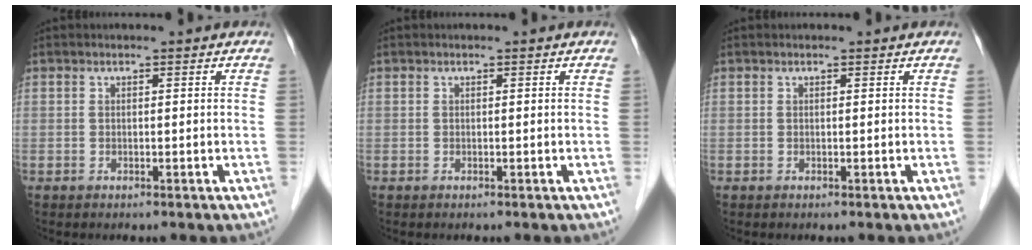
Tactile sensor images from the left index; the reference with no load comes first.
{"total": 0.0}
{"total": 0.0}